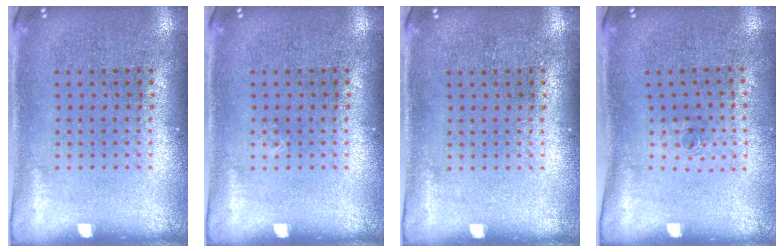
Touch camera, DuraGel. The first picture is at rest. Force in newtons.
{"total": 0.0}
{"total": 0.0}
{"total": 0.7, "press": 0.3, "slide": 0.6}